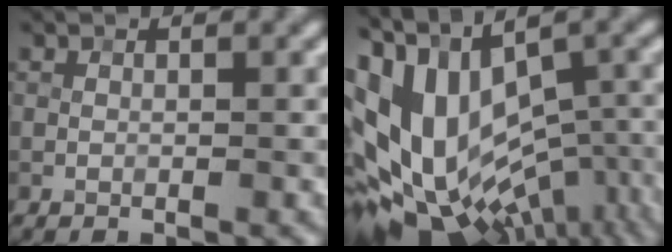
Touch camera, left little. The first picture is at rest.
{"total": 16.7, "force": [-1.5, 9.3, 13.8], "torque": [-0.233, -0.009, 0.015]}